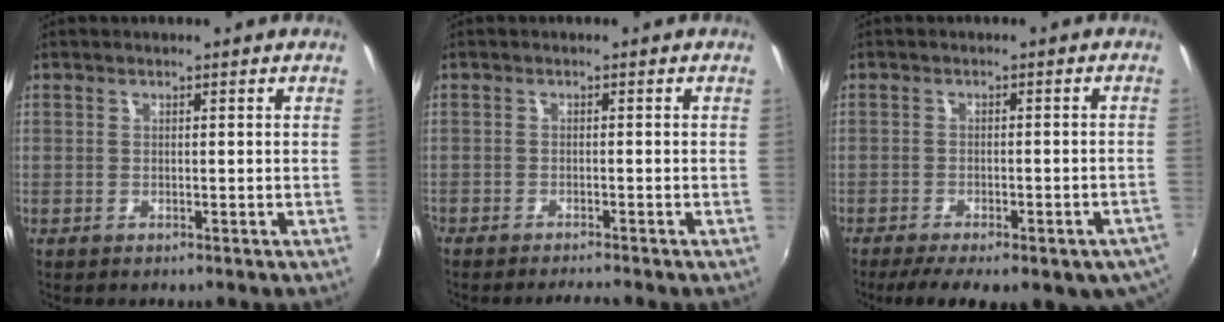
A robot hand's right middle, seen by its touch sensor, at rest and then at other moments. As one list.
[{"total": 2.8, "force": [-2.7, -0.1, 0.9], "torque": [-0.027, -0.007, -0.047]}, {"total": 16.0, "force": [-11.1, 5.5, 10.1], "torque": [-0.173, -0.051, -0.141]}]